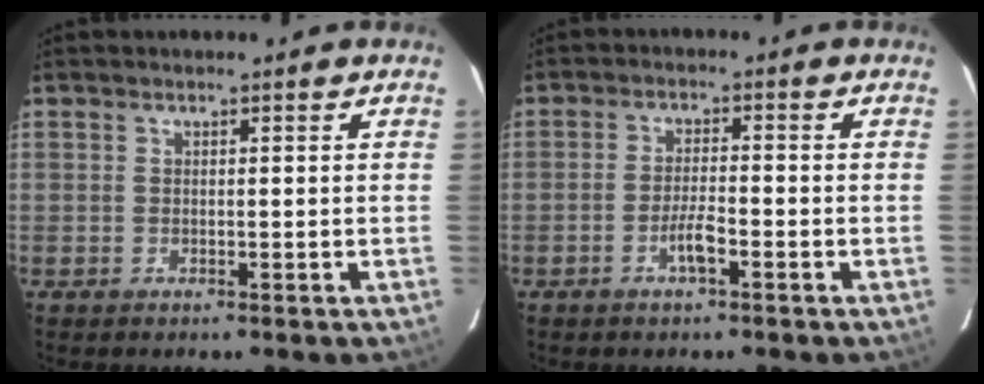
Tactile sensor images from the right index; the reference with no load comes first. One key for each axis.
{"total": 3.4, "fx": -1.7, "fy": 0.5, "fz": 2.9, "tx": -0.056, "ty": 0.001, "tz": -0.032}